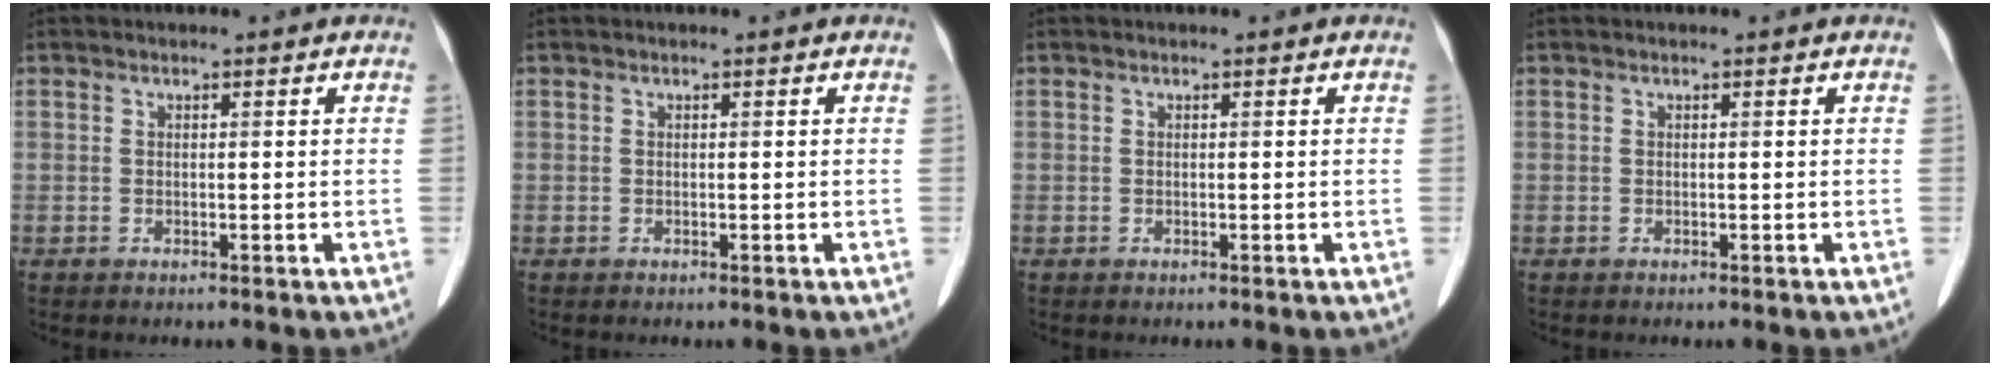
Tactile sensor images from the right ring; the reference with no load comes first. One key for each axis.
{"total": 0.0}
{"total": 0.0}
{"total": 0.0}